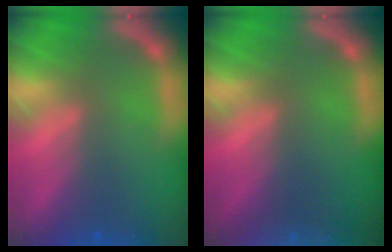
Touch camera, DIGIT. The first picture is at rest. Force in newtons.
{"total": 9.5}